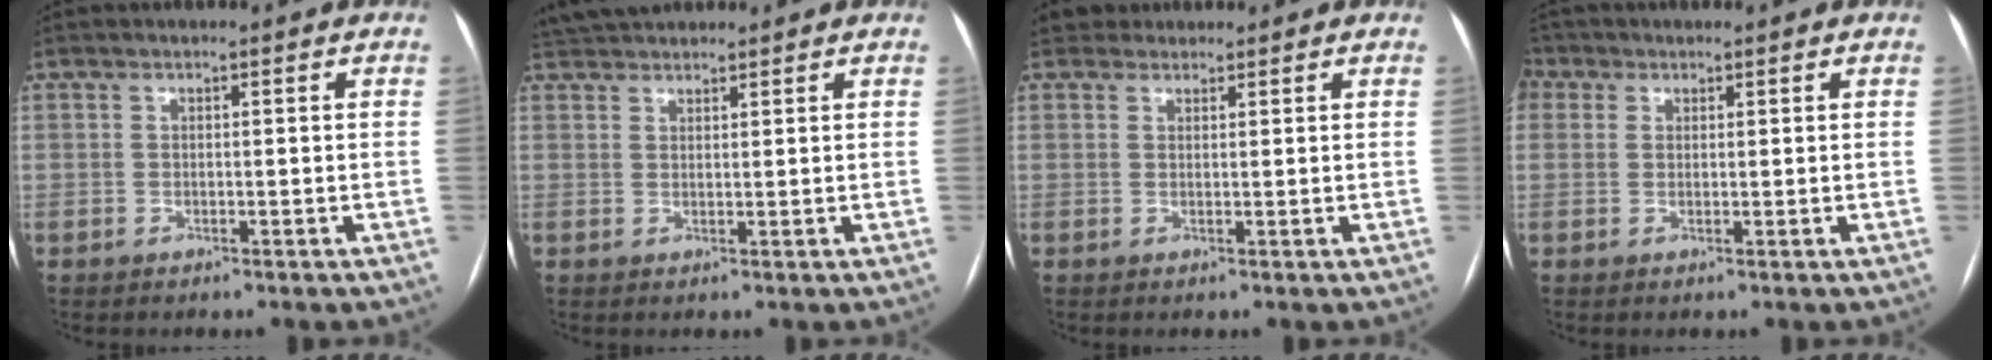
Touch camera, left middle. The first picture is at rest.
{"total": 5.6, "force": [5.1, 1.5, 1.7], "torque": [-0.030, 0.038, 0.091]}
{"total": 2.1, "force": [1.7, 1.1, -0.3], "torque": [0.009, 0.014, 0.024]}
{"total": 3.8, "force": [1.8, 3.2, 1.1], "torque": [-0.025, 0.018, 0.035]}